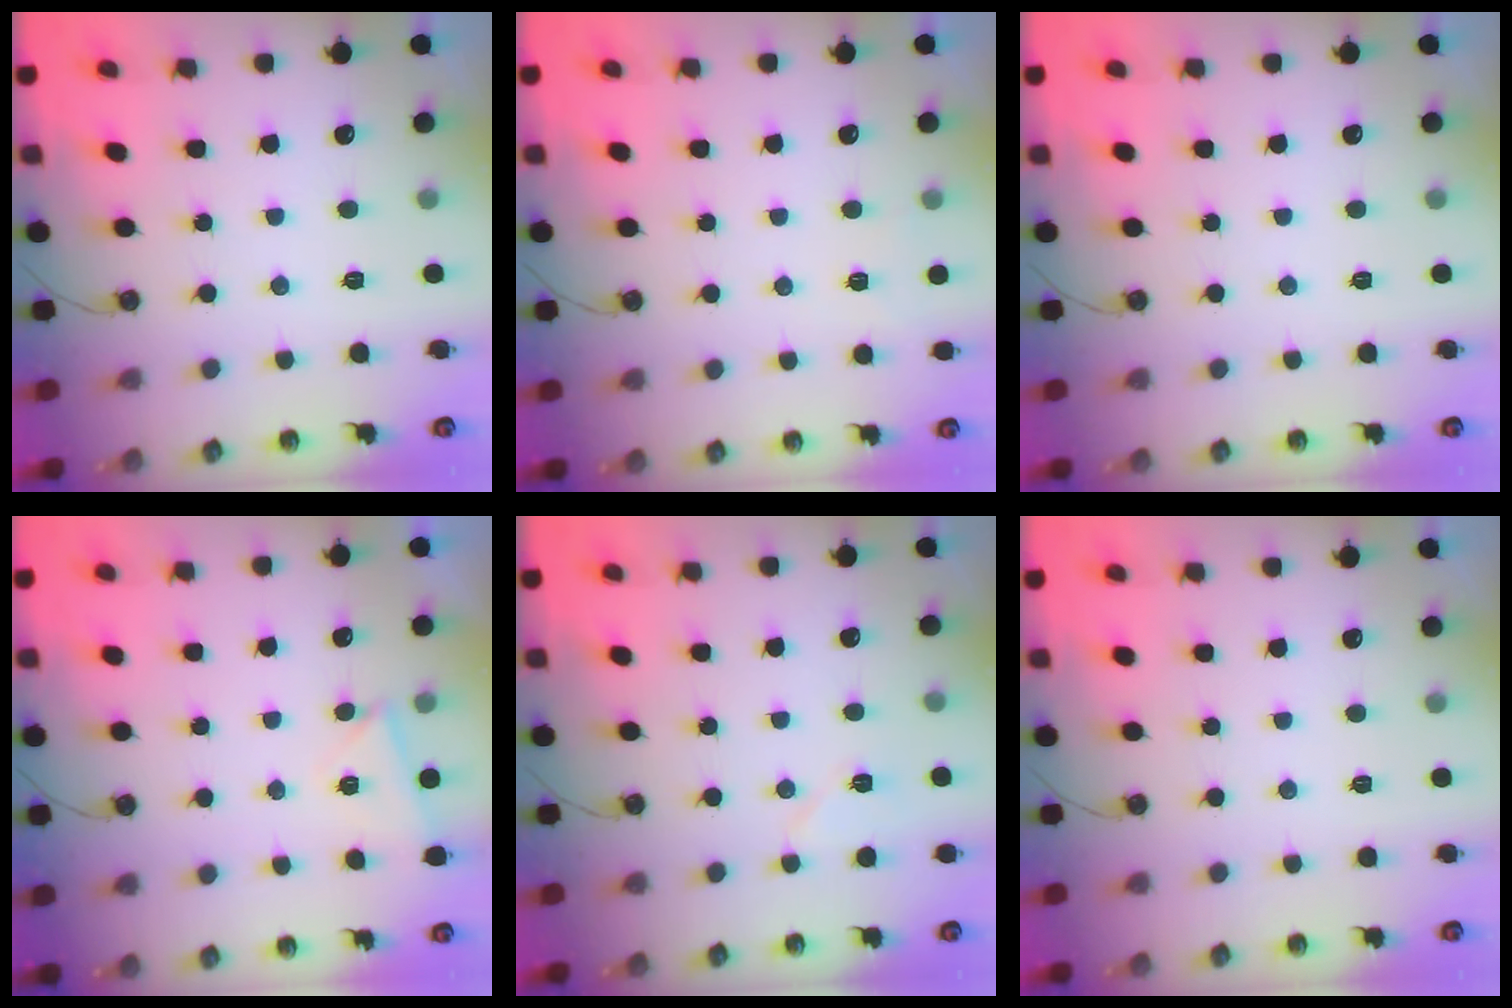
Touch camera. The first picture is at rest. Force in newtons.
{"total": 3.0, "press": 2.4, "slide": 1.8}
{"total": 0.0}
{"total": 3.5, "press": 2.6, "slide": 2.3}
{"total": 6.6, "press": 6.4, "slide": 1.6}
{"total": 0.0}